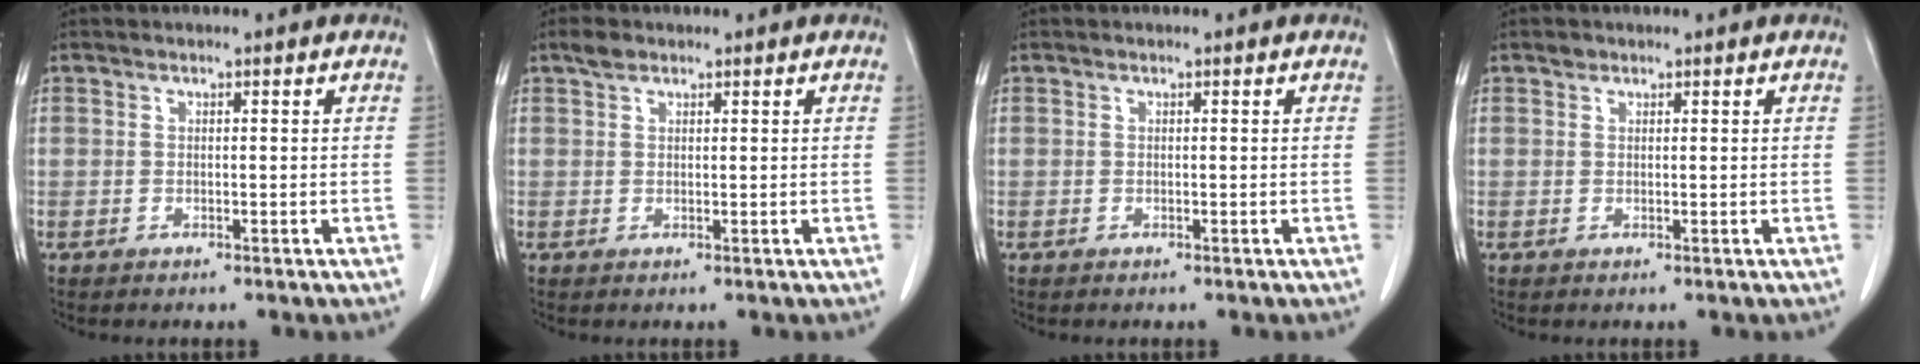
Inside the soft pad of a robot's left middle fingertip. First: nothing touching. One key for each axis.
{"total": 1.6, "fx": 1.2, "fy": 0.8, "fz": 0.7, "tx": -0.017, "ty": 0.008, "tz": 0.022}
{"total": 0.0}
{"total": 0.7, "fx": 0.5, "fy": 0.4, "fz": 0.1, "tx": -0.002, "ty": 0.001, "tz": 0.007}